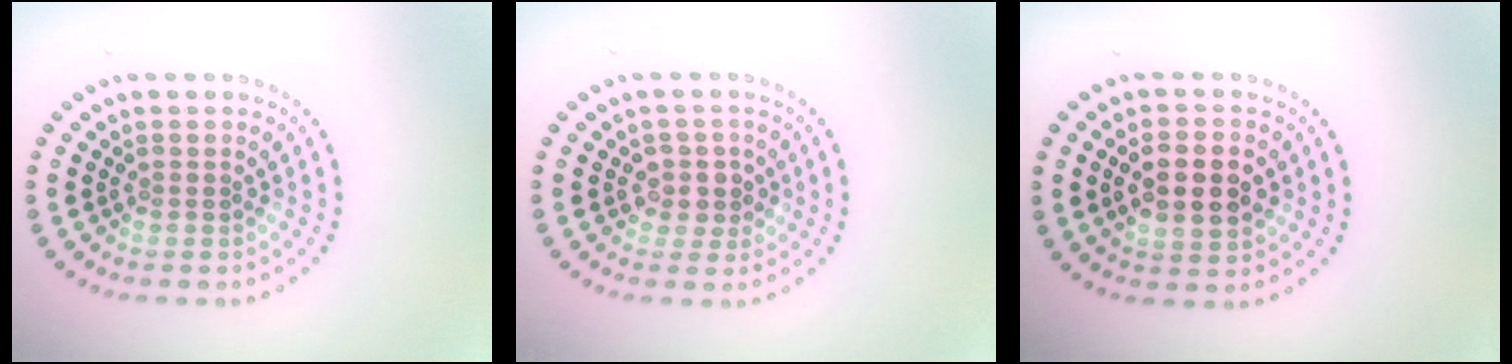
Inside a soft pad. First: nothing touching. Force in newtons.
{"total": 2.2, "press": 2.0, "slide": 0.9}
{"total": 5.1, "press": 5.1, "slide": 0.5}